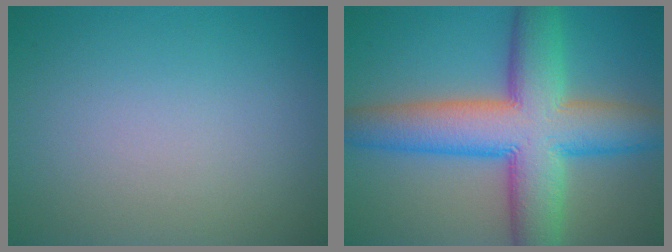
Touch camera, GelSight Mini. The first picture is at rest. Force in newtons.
{"total": 11.9, "press": 11.9, "slide": 0.2}